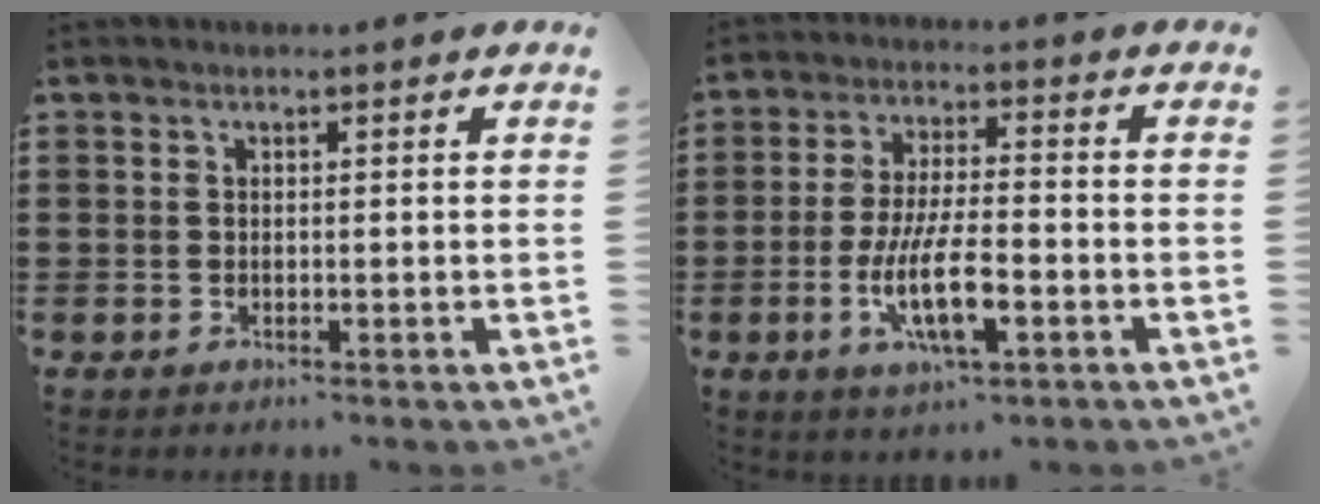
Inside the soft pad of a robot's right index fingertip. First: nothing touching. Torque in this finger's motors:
{"motor_torque": [1.25, 0.89, 0.60, 0.21]}